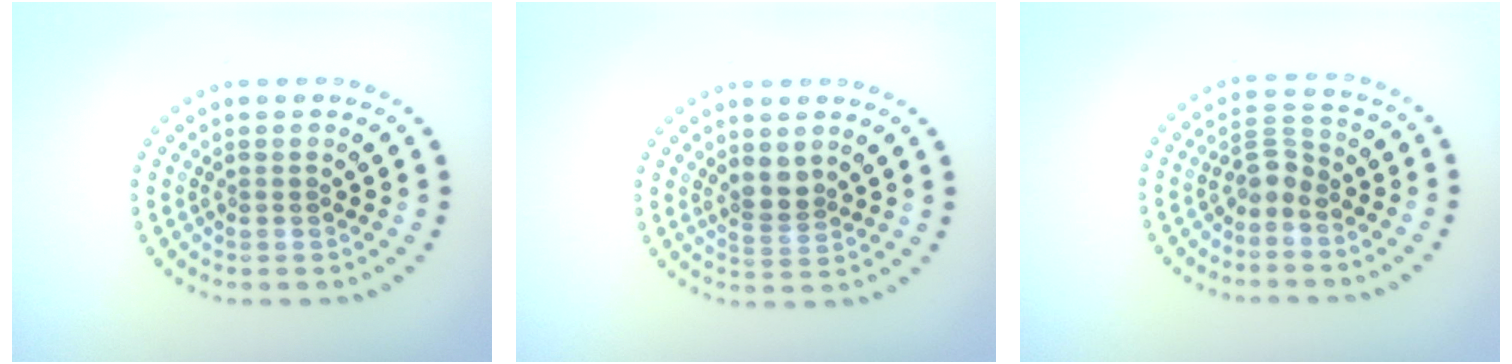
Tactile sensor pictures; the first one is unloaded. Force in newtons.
{"total": 2.1, "press": 1.7, "slide": 1.3}
{"total": 2.0, "press": 1.6, "slide": 1.2}